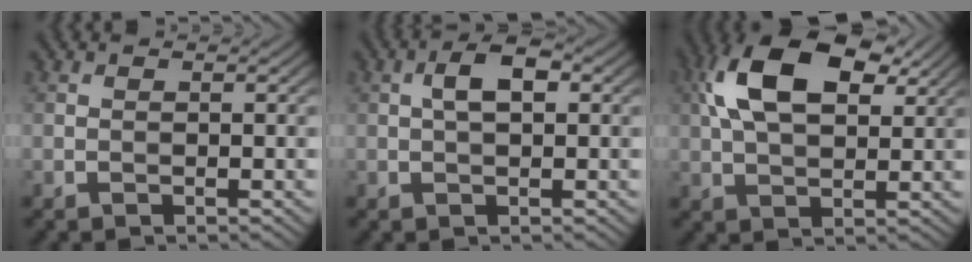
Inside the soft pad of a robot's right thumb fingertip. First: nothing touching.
{"total": 3.6, "force": [0.8, 1.6, 3.2], "torque": [-0.060, 0.009, 0.010]}
{"total": 13.0, "force": [4.7, 6.9, 9.9], "torque": [-0.202, 0.021, 0.083]}